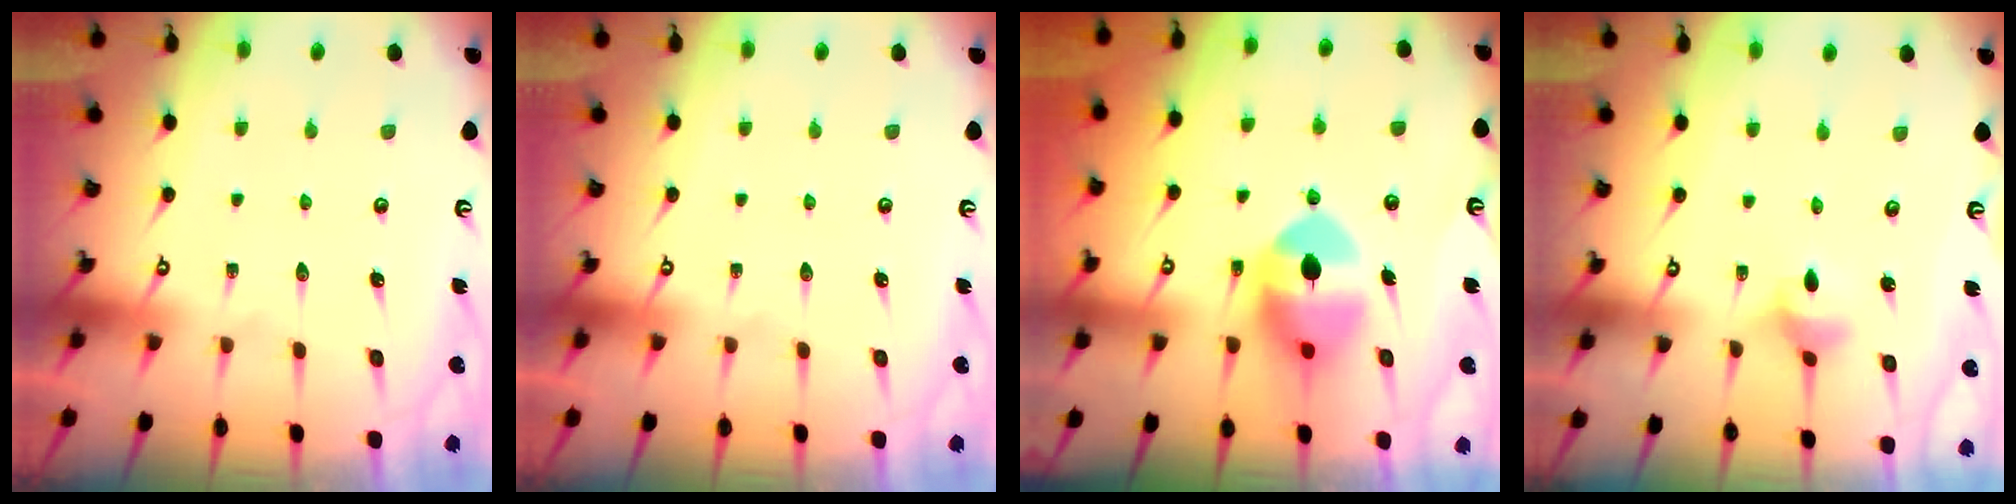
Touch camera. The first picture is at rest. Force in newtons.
{"total": 0.0}
{"total": 10.7, "press": 10.5, "slide": 1.7}
{"total": 3.1, "press": 3.1, "slide": 0.4}